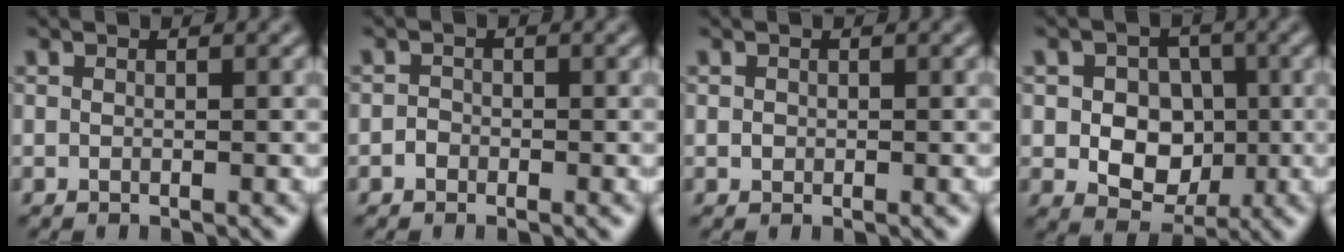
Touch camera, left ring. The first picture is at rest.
{"total": 0.8, "force": [-0.4, 0.7, 0.2], "torque": [-0.003, 0.000, -0.009]}
{"total": 0.5, "force": [0.1, 0.5, 0.1], "torque": [0.001, -0.004, 0.000]}
{"total": 5.7, "force": [-0.3, 4.6, 3.4], "torque": [-0.038, 0.001, -0.013]}